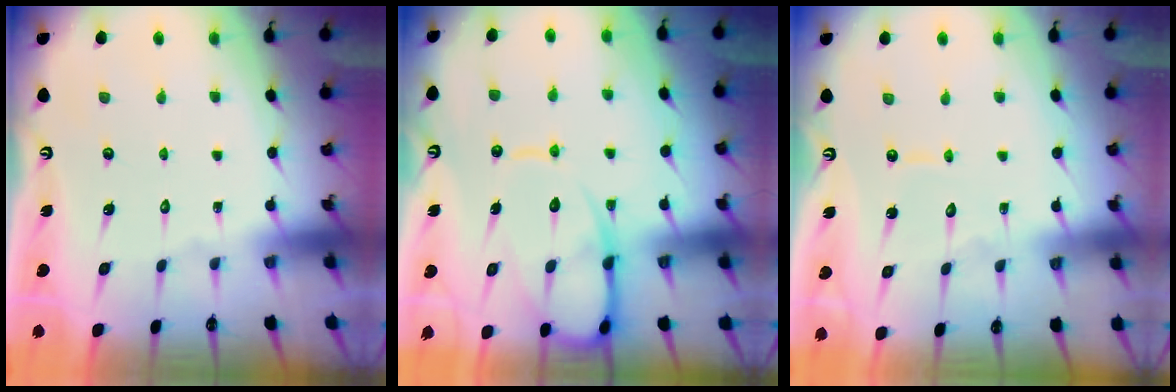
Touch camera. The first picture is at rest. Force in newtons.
{"total": 12.9, "press": 12.8, "slide": 1.3}
{"total": 4.6, "press": 4.6, "slide": 0.3}